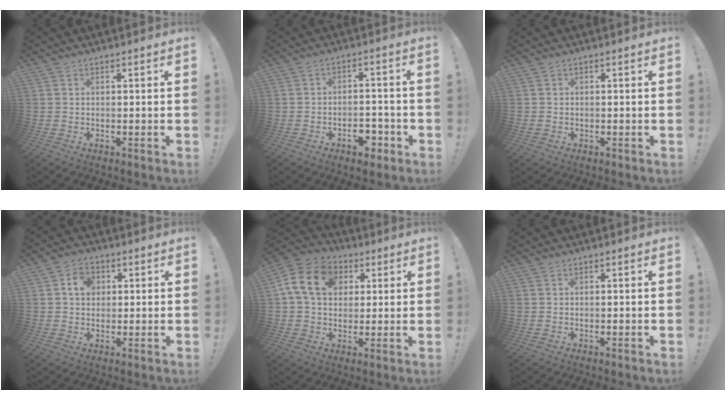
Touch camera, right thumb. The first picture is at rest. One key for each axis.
{"total": 6.8, "fx": -3.8, "fy": 4.3, "fz": 3.7, "tx": -0.041, "ty": 0.032, "tz": -0.060}
{"total": 0.9, "fx": -0.3, "fy": 0.8, "fz": 0.1, "tx": -0.002, "ty": 0.003, "tz": -0.005}
{"total": 7.0, "fx": 2.0, "fy": 5.4, "fz": 4.1, "tx": -0.057, "ty": 0.005, "tz": 0.035}
{"total": 15.5, "fx": 4.4, "fy": 11.7, "fz": 9.0, "tx": -0.149, "ty": 0.005, "tz": 0.087}
{"total": 0.0}